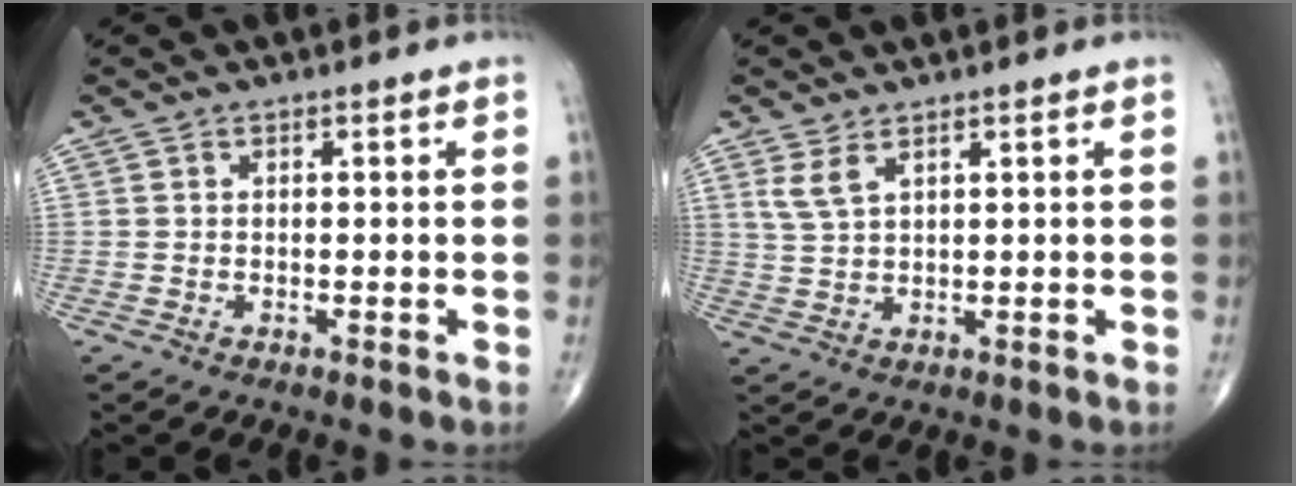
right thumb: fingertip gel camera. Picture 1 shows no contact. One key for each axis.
{"total": 3.3, "fx": 2.0, "fy": 1.1, "fz": 2.3, "tx": -0.054, "ty": -0.005, "tz": 0.049}